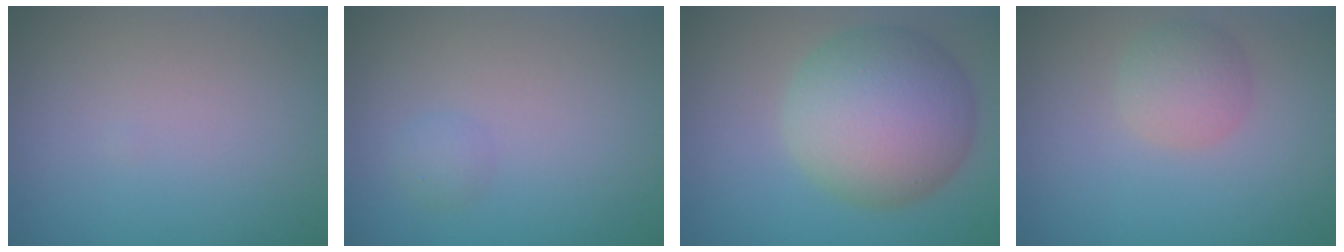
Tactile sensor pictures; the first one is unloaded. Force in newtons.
{"total": 1.0, "press": 1.0, "slide": 0.0}
{"total": 10.0, "press": 10.0, "slide": 0.2}
{"total": 2.7, "press": 2.6, "slide": 0.2}